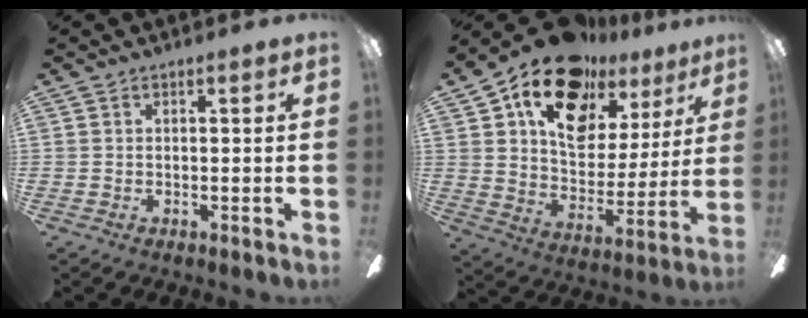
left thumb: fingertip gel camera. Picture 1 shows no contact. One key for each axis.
{"total": 19.7, "fx": 13.0, "fy": 11.4, "fz": 9.5, "tx": -0.168, "ty": -0.073, "tz": 0.235}